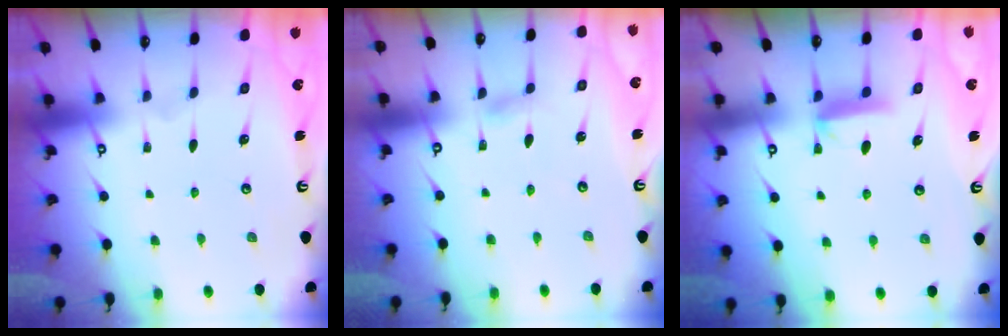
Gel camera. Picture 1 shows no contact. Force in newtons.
{"total": 3.5, "press": 3.5, "slide": 0.5}
{"total": 6.2, "press": 6.2, "slide": 0.6}